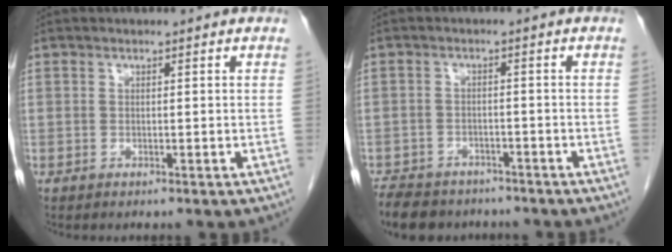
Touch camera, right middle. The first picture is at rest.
{"total": 10.4, "force": [-8.5, 4.8, 3.5], "torque": [-0.072, -0.007, -0.120]}